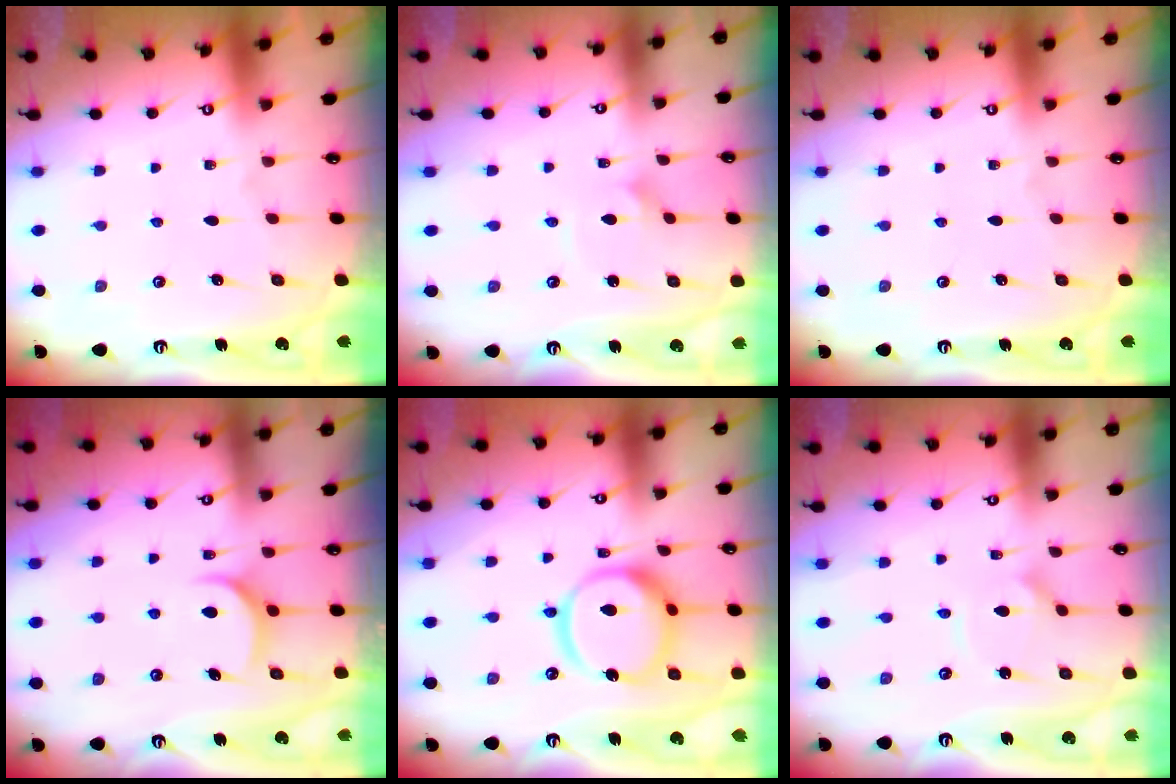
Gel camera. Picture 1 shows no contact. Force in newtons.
{"total": 2.7, "press": 2.7, "slide": 0.2}
{"total": 0.0}
{"total": 7.6, "press": 7.5, "slide": 0.3}
{"total": 15.6, "press": 15.5, "slide": 1.8}
{"total": 3.9, "press": 3.8, "slide": 0.4}